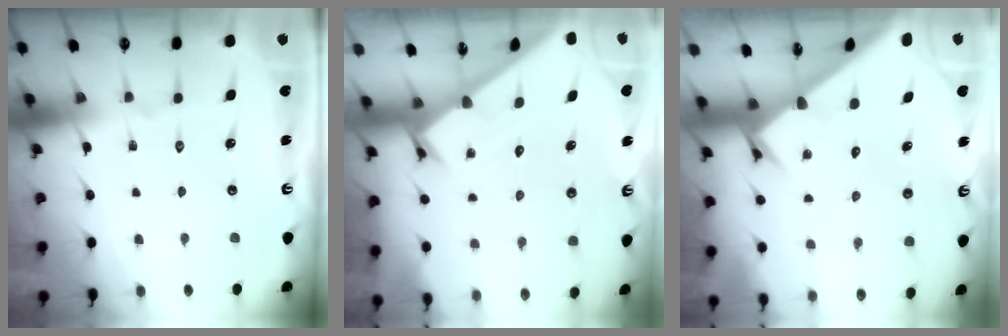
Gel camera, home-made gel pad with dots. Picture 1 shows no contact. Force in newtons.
{"total": 1.7, "press": 1.7, "slide": 0.1}
{"total": 2.6, "press": 2.6, "slide": 0.3}